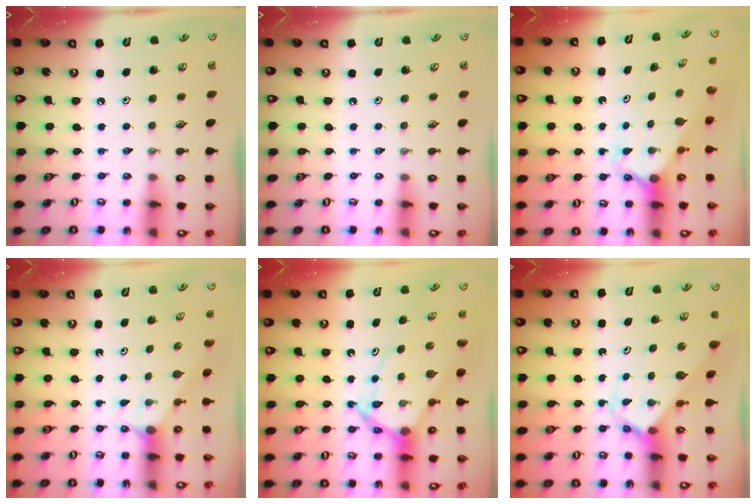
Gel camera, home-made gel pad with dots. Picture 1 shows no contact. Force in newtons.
{"total": 0.0}
{"total": 2.7, "press": 2.7, "slide": 0.1}
{"total": 1.7, "press": 1.7, "slide": 0.2}
{"total": 9.5, "press": 9.4, "slide": 0.7}
{"total": 2.6, "press": 2.6, "slide": 0.2}